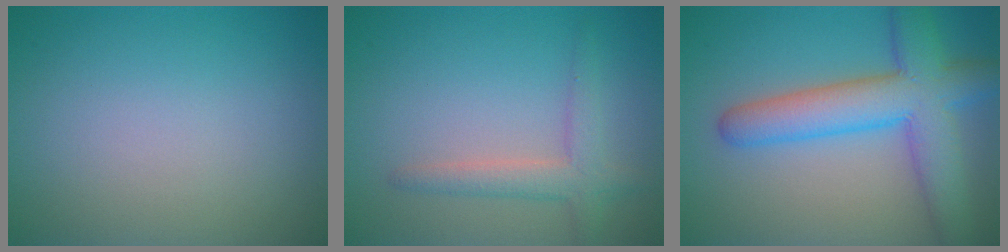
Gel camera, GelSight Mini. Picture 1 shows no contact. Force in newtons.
{"total": 2.7, "press": 2.7, "slide": 0.2}
{"total": 7.7, "press": 7.7, "slide": 0.3}